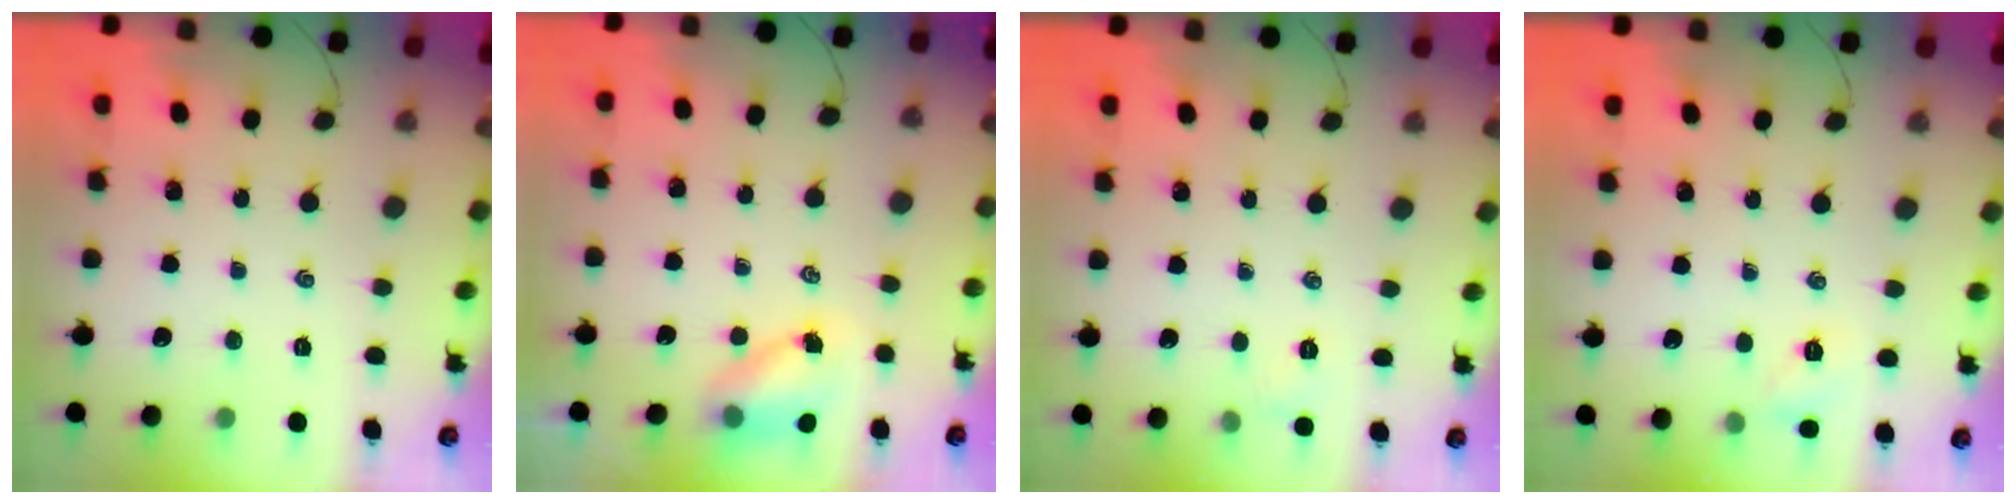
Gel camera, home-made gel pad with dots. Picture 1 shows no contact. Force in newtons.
{"total": 5.9, "press": 5.9, "slide": 0.6}
{"total": 3.8, "press": 3.6, "slide": 1.1}
{"total": 5.8, "press": 5.5, "slide": 1.6}